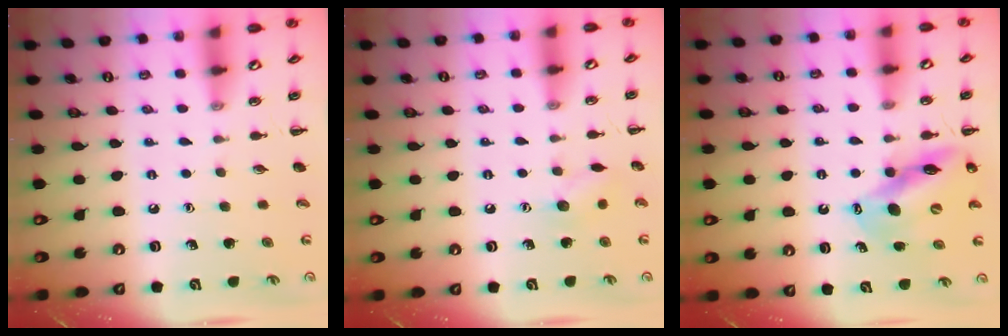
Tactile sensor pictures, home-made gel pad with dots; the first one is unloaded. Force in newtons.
{"total": 7.0, "press": 6.9, "slide": 1.3}
{"total": 12.1, "press": 11.5, "slide": 3.5}